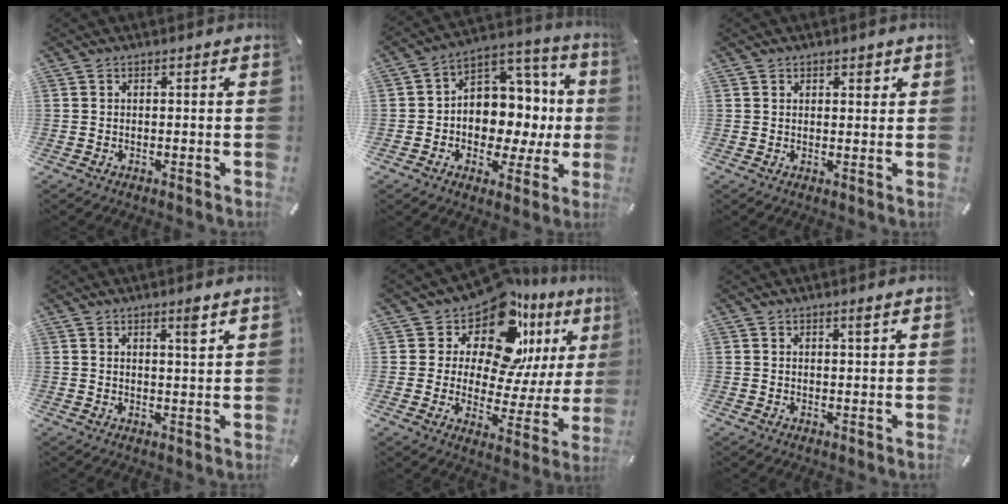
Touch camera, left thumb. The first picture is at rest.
{"total": 10.8, "force": [-0.9, 9.6, 4.7], "torque": [-0.046, -0.019, -0.006]}
{"total": 1.8, "force": [1.1, 1.2, 0.8], "torque": [-0.001, -0.003, 0.015]}
{"total": 3.7, "force": [2.4, 0.6, 2.8], "torque": [-0.034, -0.011, 0.036]}
{"total": 16.4, "force": [12.3, 8.1, 7.3], "torque": [-0.106, -0.117, 0.208]}
{"total": 1.6, "force": [1.0, 0.4, 1.1], "torque": [-0.023, 0.000, 0.018]}